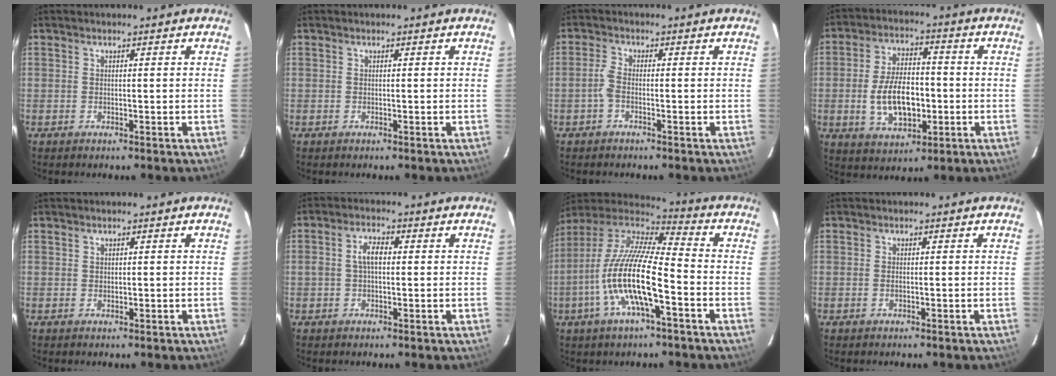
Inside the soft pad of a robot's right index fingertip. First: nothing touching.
{"total": 0.0}
{"total": 2.0, "force": [-1.0, 0.6, 1.6], "torque": [-0.045, 0.005, -0.024]}
{"total": 12.3, "force": [-2.4, 6.6, 10.0], "torque": [-0.198, 0.007, -0.030]}
{"total": 0.5, "force": [0.2, 0.5, 0.2], "torque": [-0.002, 0.003, 0.004]}
{"total": 3.8, "force": [0.2, 2.0, 3.2], "torque": [-0.063, 0.010, 0.004]}
{"total": 18.2, "force": [-6.0, 4.3, 16.6], "torque": [-0.314, -0.018, -0.122]}
{"total": 0.8, "force": [-0.2, 0.4, 0.7], "torque": [-0.015, 0.000, -0.005]}